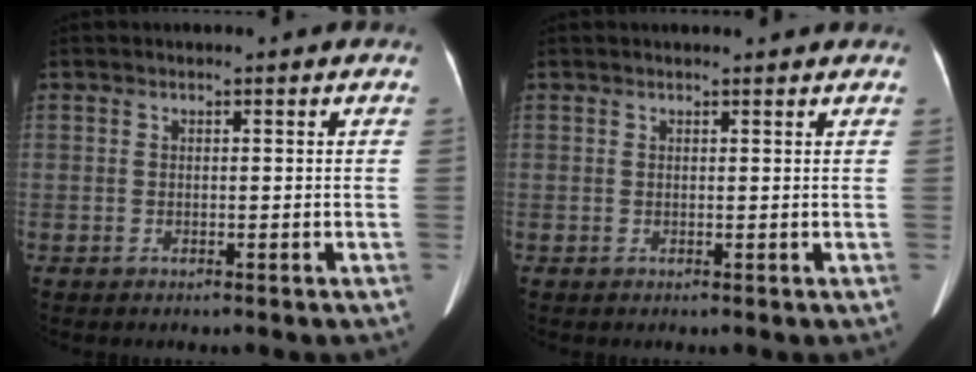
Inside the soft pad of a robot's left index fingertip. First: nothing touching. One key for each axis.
{"total": 3.6, "fx": 3.4, "fy": 0.2, "fz": 1.1, "tx": -0.016, "ty": 0.018, "tz": 0.038}